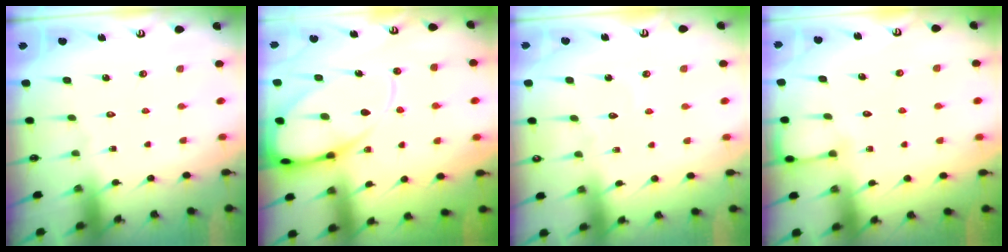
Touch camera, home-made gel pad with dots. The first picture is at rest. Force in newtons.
{"total": 12.9, "press": 12.9, "slide": 1.2}
{"total": 2.4, "press": 2.4, "slide": 0.3}
{"total": 4.1, "press": 4.0, "slide": 0.5}